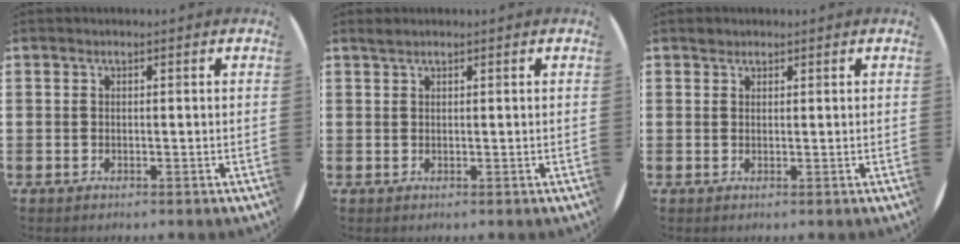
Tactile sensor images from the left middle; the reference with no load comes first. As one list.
[{"total": 0.6, "force": [0.5, 0.0, 0.1], "torque": [-0.004, -0.001, 0.011]}, {"total": 0.8, "force": [0.7, 0.4, 0.0], "torque": [0.006, -0.001, 0.012]}]